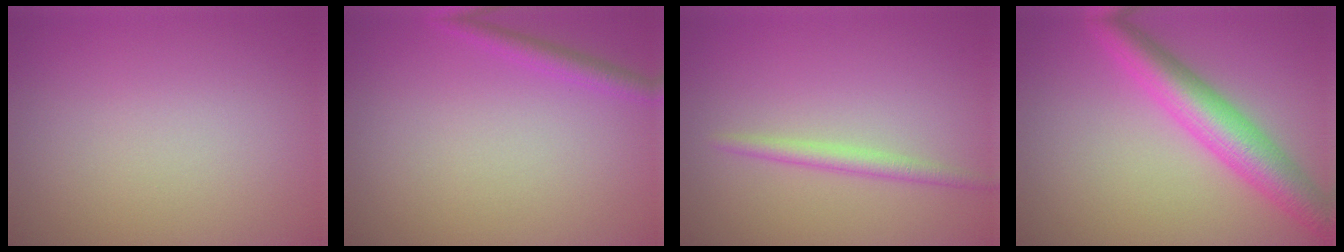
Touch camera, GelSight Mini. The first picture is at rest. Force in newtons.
{"total": 2.3, "press": 2.3, "slide": 0.0}
{"total": 1.8, "press": 1.7, "slide": 0.1}
{"total": 6.0, "press": 6.0, "slide": 0.2}